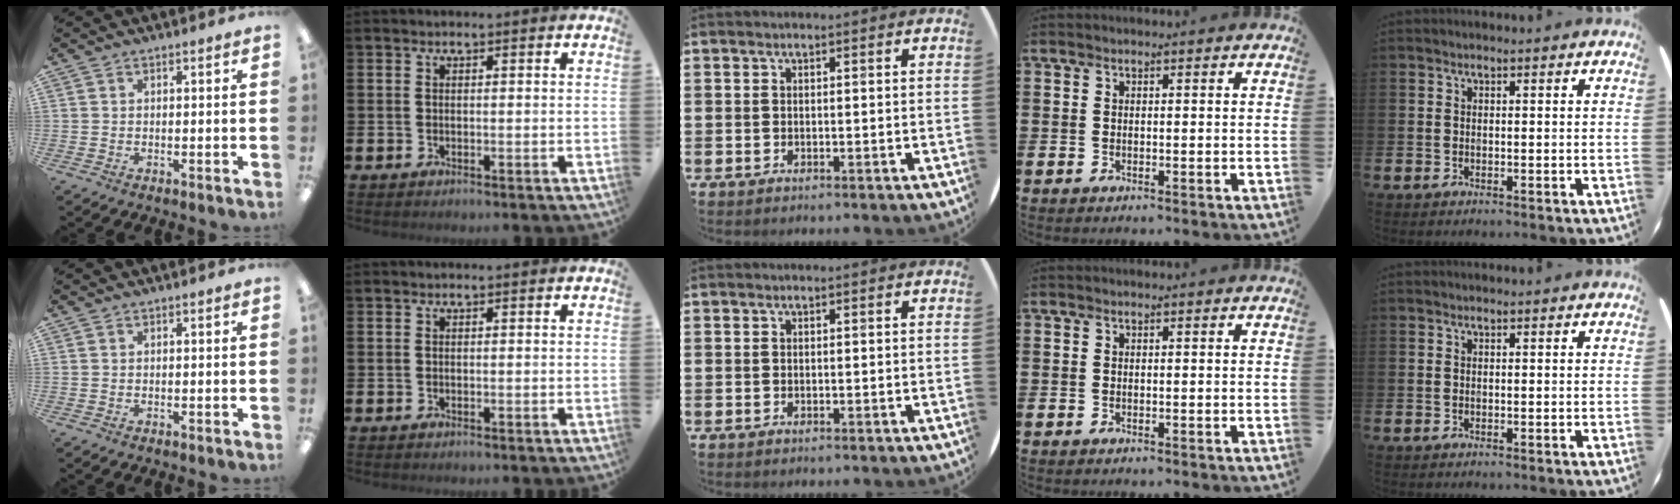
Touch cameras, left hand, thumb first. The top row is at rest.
{}